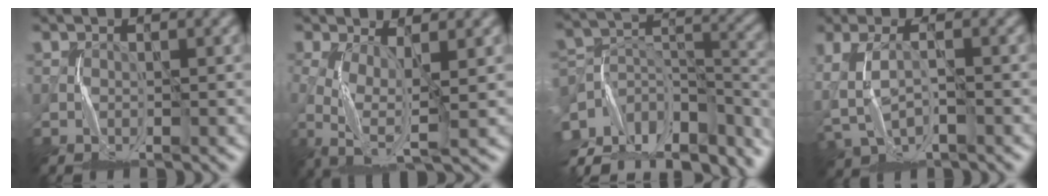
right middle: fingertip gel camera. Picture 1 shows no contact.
{"total": 4.3, "force": [-0.7, 1.5, 4.0], "torque": [-0.092, -0.006, -0.012]}
{"total": 11.3, "force": [-8.5, 4.9, 5.7], "torque": [-0.104, 0.025, -0.115]}
{"total": 3.0, "force": [-0.2, 1.8, 2.4], "torque": [-0.068, -0.002, -0.002]}